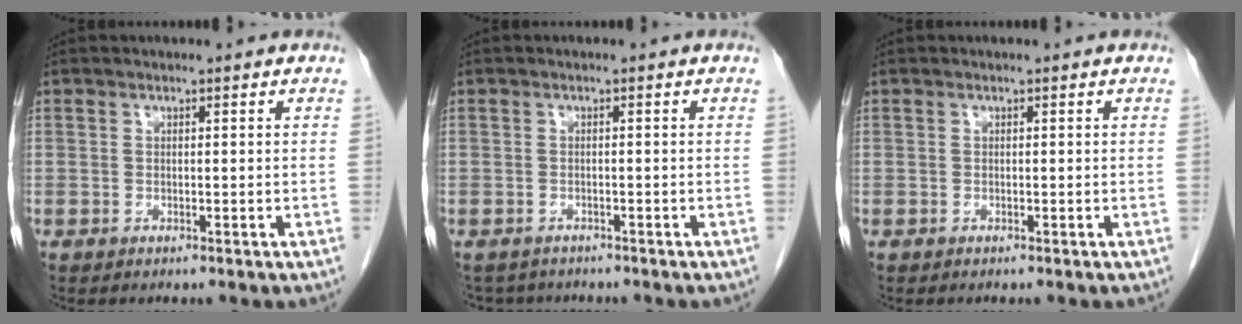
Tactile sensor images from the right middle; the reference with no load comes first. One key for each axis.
{"total": 3.8, "fx": -3.4, "fy": 1.6, "fz": 0.1, "tx": 0.000, "ty": -0.002, "tz": -0.049}
{"total": 0.0}